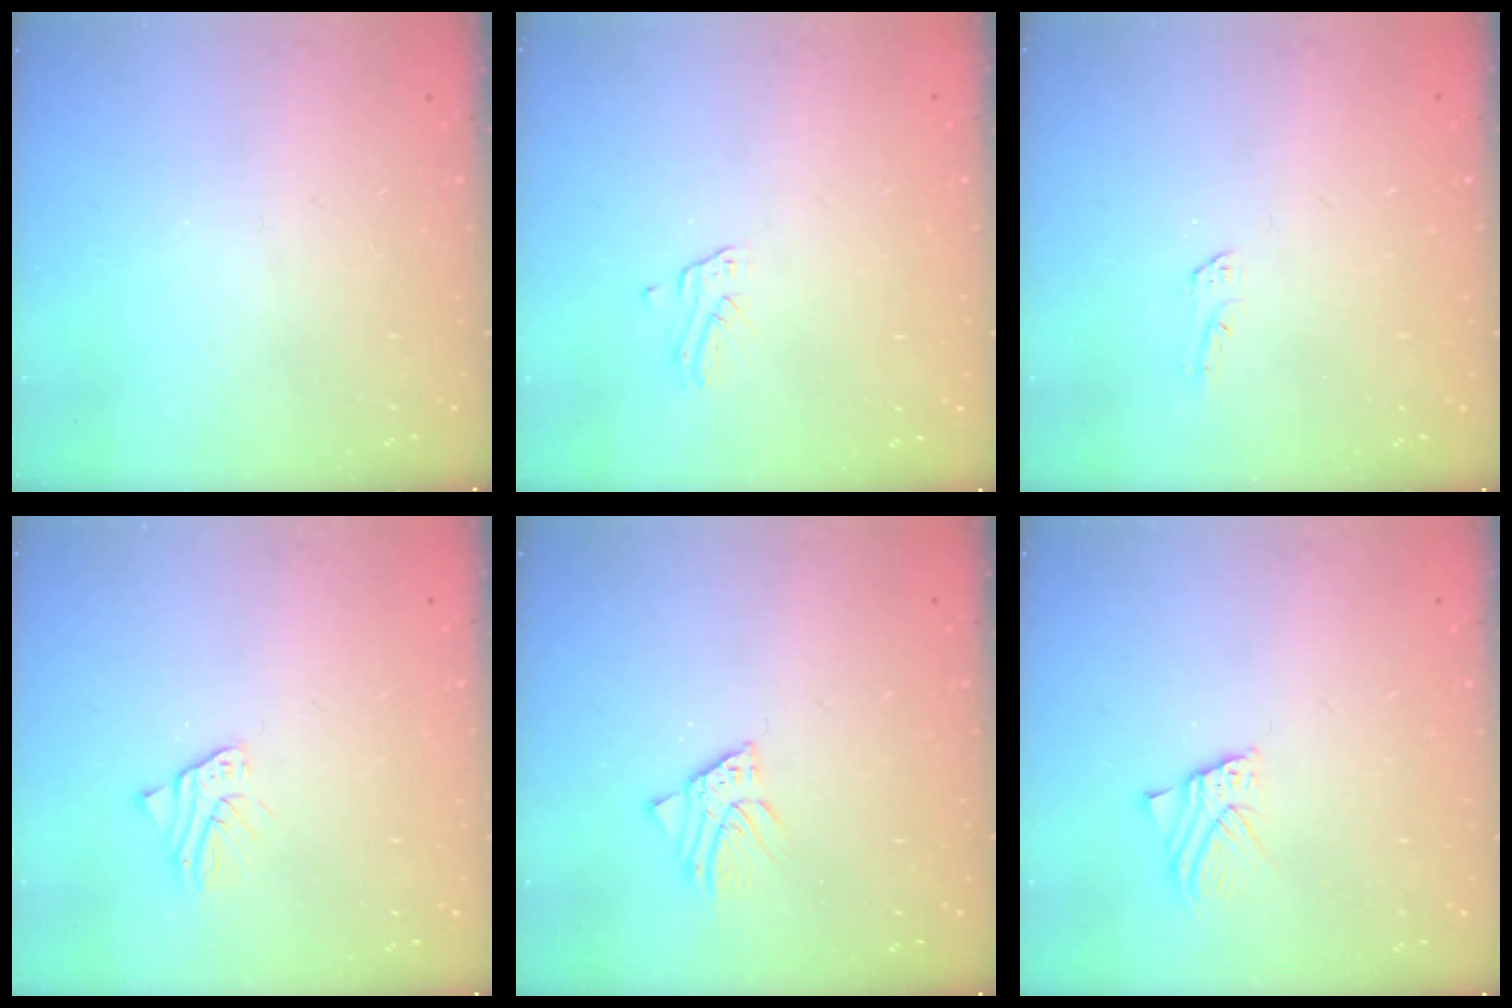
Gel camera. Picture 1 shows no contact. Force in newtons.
{"total": 1.8, "press": 1.8, "slide": 0.1}
{"total": 3.0, "press": 3.0, "slide": 0.4}
{"total": 2.6, "press": 2.6, "slide": 0.1}
{"total": 1.4, "press": 1.4, "slide": 0.1}
{"total": 2.2, "press": 2.2, "slide": 0.0}